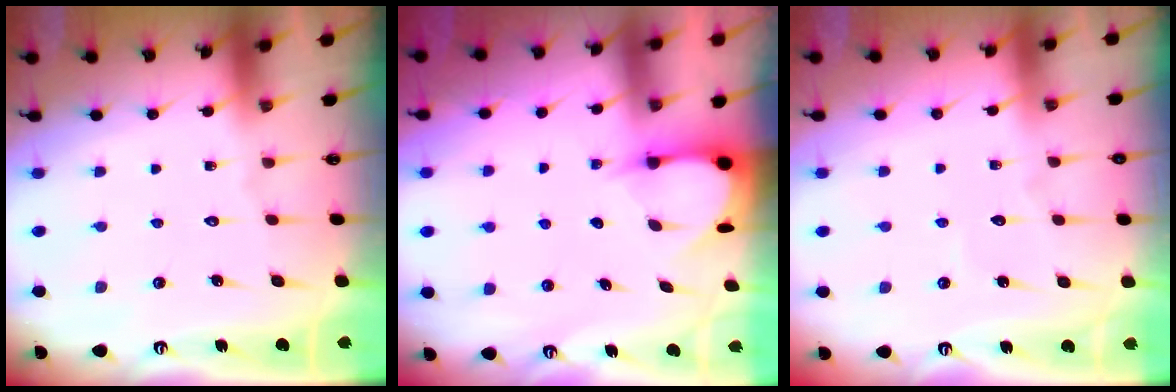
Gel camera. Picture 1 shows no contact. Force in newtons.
{"total": 3.4, "press": 3.4, "slide": 0.3}
{"total": 2.8, "press": 2.8, "slide": 0.3}